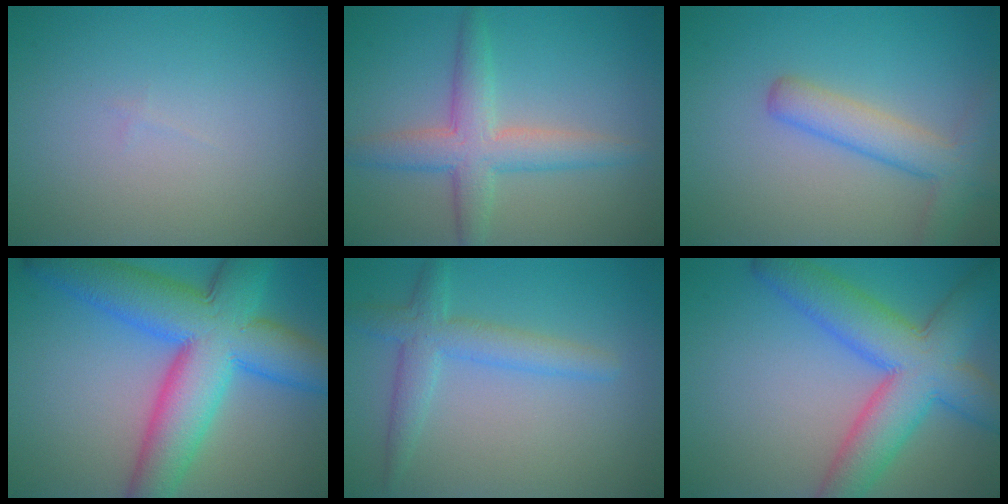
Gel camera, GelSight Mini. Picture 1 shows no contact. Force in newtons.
{"total": 4.5, "press": 4.5, "slide": 0.1}
{"total": 4.0, "press": 4.0, "slide": 0.2}
{"total": 12.4, "press": 12.4, "slide": 0.2}
{"total": 3.4, "press": 3.4, "slide": 0.1}
{"total": 9.2, "press": 9.2, "slide": 0.3}